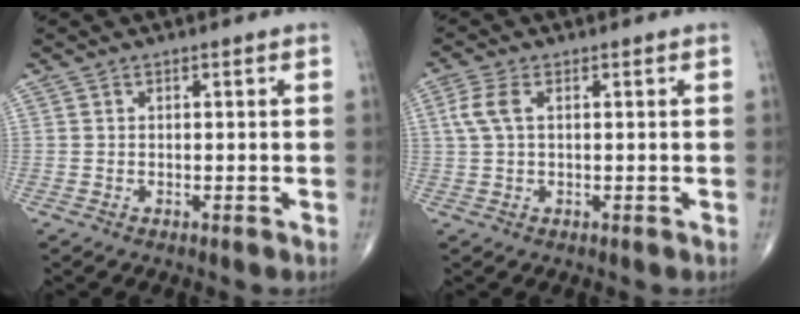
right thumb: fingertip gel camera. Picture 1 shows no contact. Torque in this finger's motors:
{"motor_torque": [-0.09, 0.10, 0.15, 0.04, 0.00]}